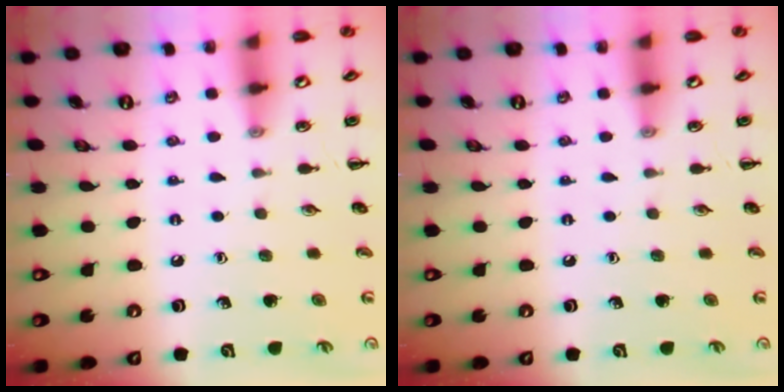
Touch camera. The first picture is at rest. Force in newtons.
{"total": 0.0}